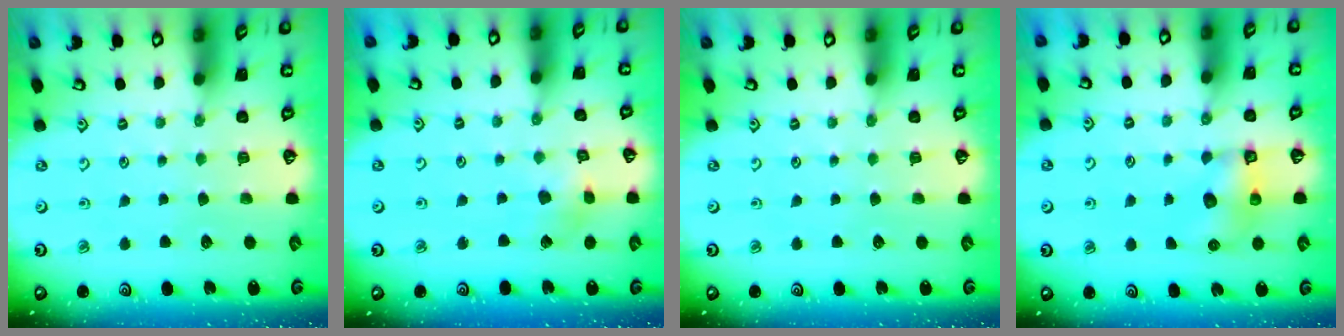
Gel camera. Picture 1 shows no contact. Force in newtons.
{"total": 3.4, "press": 3.4, "slide": 0.5}
{"total": 0.0}
{"total": 7.2, "press": 7.2, "slide": 0.2}